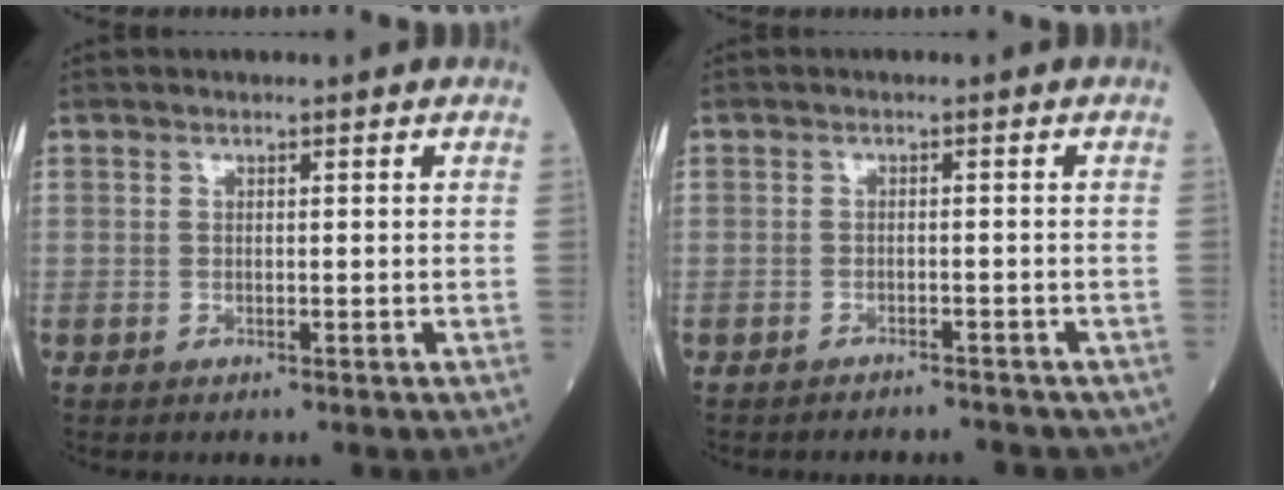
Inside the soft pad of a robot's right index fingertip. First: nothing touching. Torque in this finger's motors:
{"motor_torque": [0.29, -0.19, 0.01, 0.02]}